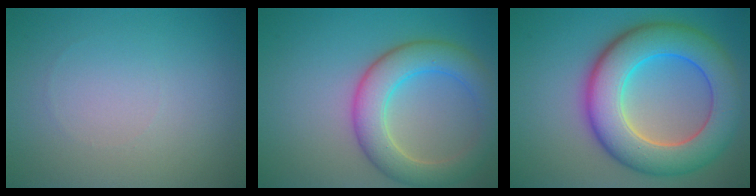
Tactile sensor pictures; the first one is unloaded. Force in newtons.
{"total": 6.1, "press": 6.1, "slide": 0.2}
{"total": 10.1, "press": 10.1, "slide": 0.3}